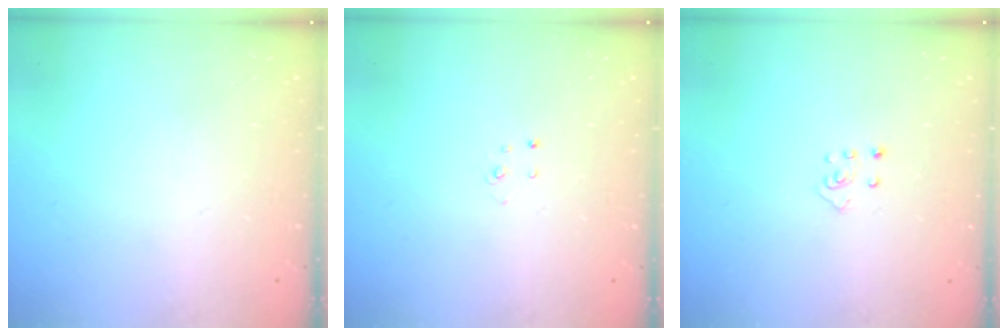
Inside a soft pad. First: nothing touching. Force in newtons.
{"total": 2.7, "press": 2.7, "slide": 0.3}
{"total": 3.4, "press": 3.4, "slide": 0.3}